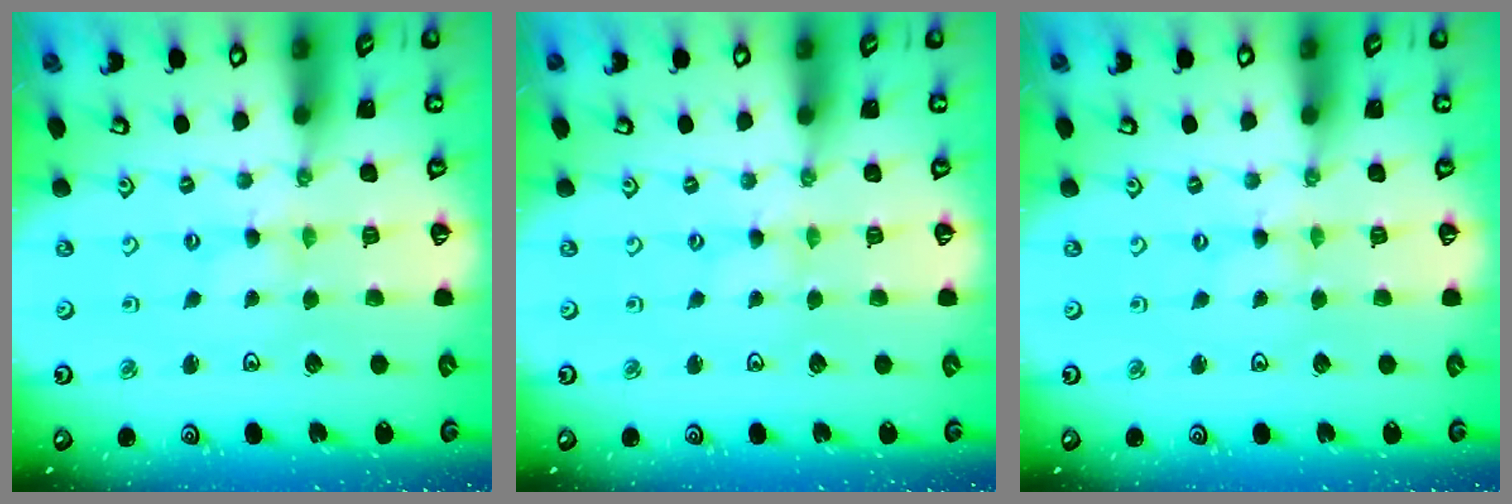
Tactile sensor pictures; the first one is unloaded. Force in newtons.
{"total": 0.0}
{"total": 0.0}